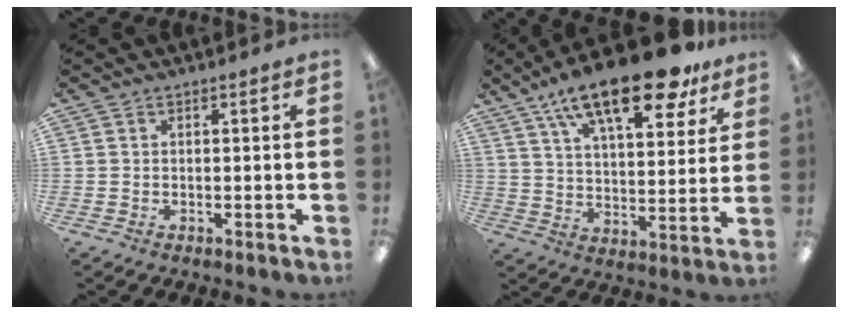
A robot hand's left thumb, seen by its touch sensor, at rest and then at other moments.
{"total": 20.4, "force": [13.7, 7.3, 13.2], "torque": [-0.210, -0.071, 0.226]}